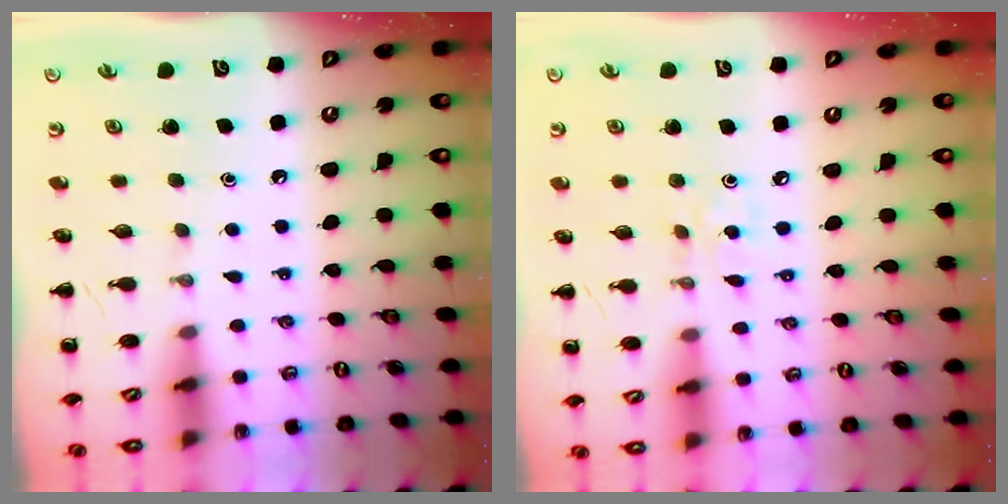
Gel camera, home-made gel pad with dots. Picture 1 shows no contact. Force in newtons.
{"total": 2.0, "press": 1.9, "slide": 0.6}